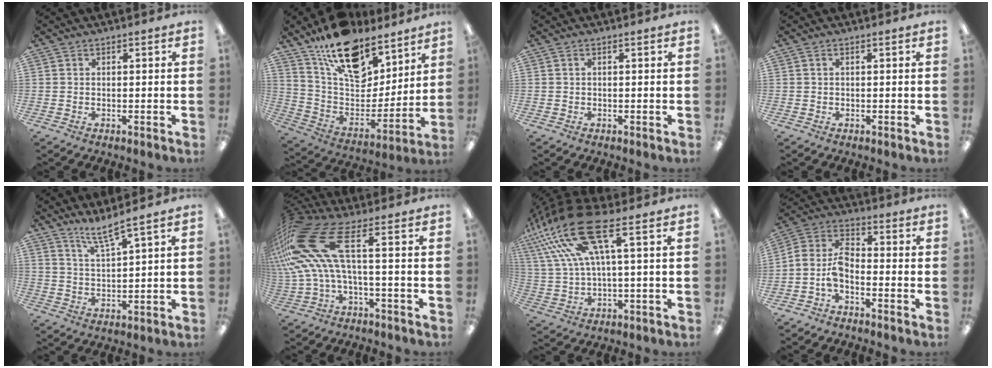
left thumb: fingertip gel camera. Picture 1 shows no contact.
{"total": 18.8, "force": [13.2, 9.6, 9.3], "torque": [-0.160, -0.087, 0.238]}
{"total": 0.0}
{"total": 0.0}
{"total": 5.5, "force": [4.8, -0.1, 2.7], "torque": [-0.058, -0.028, 0.083]}
{"total": 15.2, "force": [3.5, 5.8, 13.6], "torque": [-0.303, -0.030, 0.055]}
{"total": 18.5, "force": [8.8, 5.4, 15.3], "torque": [-0.316, -0.017, 0.150]}
{"total": 7.6, "force": [-3.1, 4.2, 5.5], "torque": [-0.124, -0.009, -0.059]}